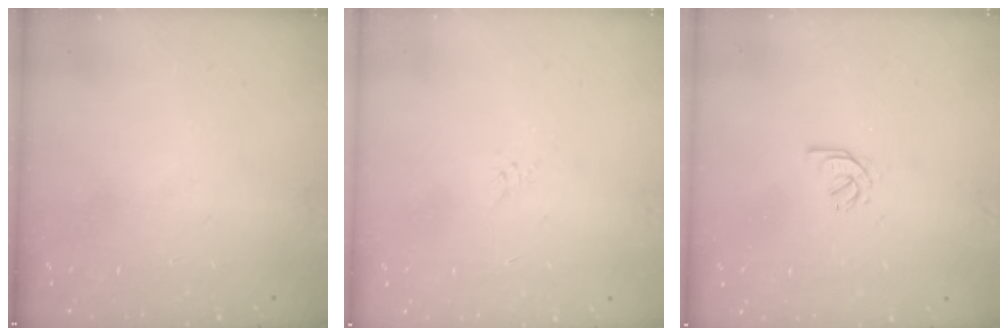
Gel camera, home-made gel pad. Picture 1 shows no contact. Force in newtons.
{"total": 0.5, "press": 0.5, "slide": 0.2}
{"total": 1.7, "press": 1.6, "slide": 0.5}